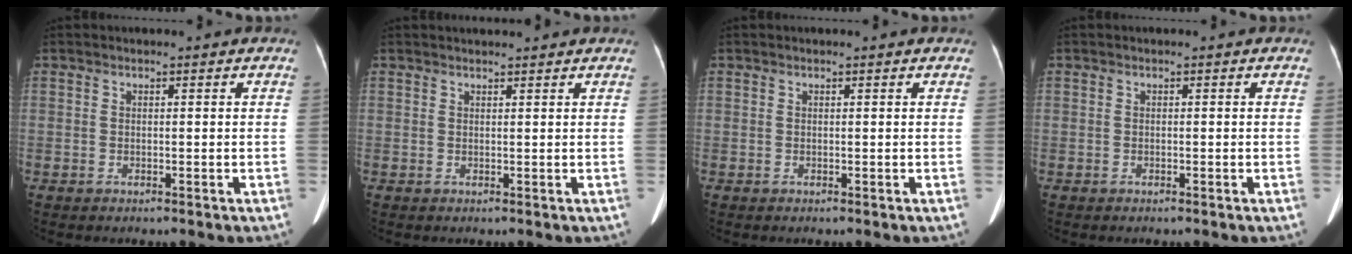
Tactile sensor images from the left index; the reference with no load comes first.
{"total": 4.0, "force": [3.8, 0.2, 1.1], "torque": [-0.014, 0.024, 0.048]}
{"total": 0.8, "force": [0.7, -0.1, 0.3], "torque": [-0.007, 0.005, 0.011]}
{"total": 0.0}